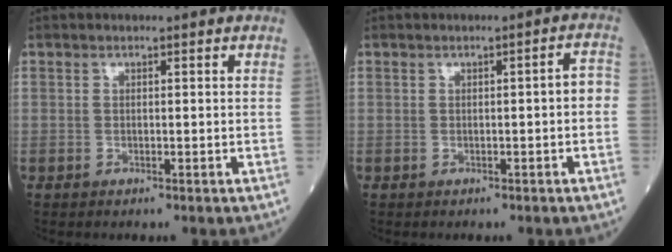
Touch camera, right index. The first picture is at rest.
{"total": 2.2, "force": [-0.5, 0.4, 2.1], "torque": [-0.019, 0.007, -0.008]}